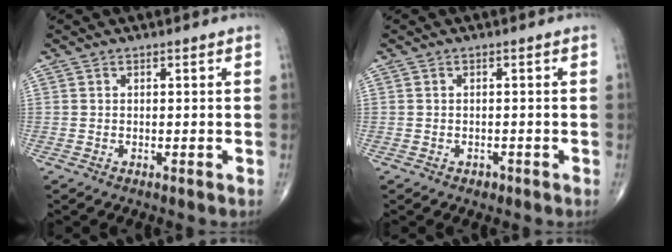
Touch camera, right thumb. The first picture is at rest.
{"total": 1.1, "force": [-0.7, 0.8, 0.3], "torque": [-0.003, 0.002, -0.010]}